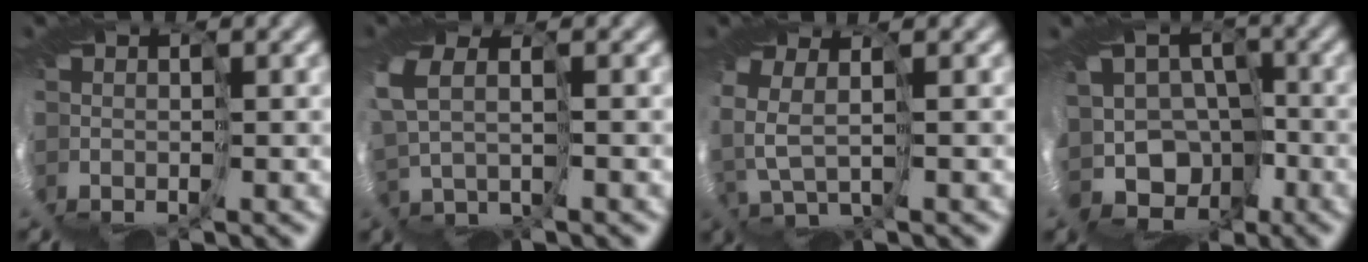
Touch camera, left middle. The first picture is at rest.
{"total": 2.9, "force": [2.7, -0.2, 0.9], "torque": [-0.045, 0.003, 0.046]}
{"total": 2.6, "force": [2.5, -0.7, 0.6], "torque": [-0.046, 0.006, 0.037]}
{"total": 8.3, "force": [-4.4, 6.4, 2.9], "torque": [-0.044, -0.008, -0.072]}